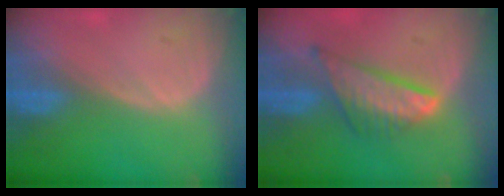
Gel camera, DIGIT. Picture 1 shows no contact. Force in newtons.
{"total": 7.8, "press": 6.6, "slide": 4.1}